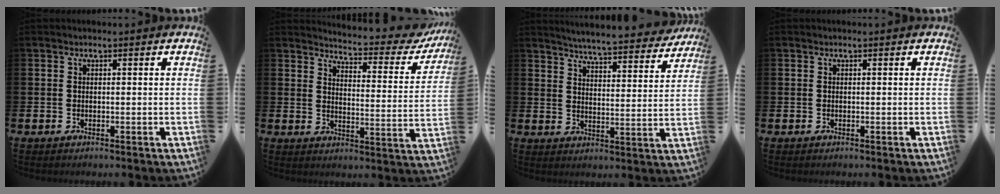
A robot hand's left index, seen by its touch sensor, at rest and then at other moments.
{"total": 4.2, "force": [3.9, 0.7, 1.1], "torque": [-0.033, -0.043, 0.057]}
{"total": 5.8, "force": [5.6, 0.2, 1.2], "torque": [-0.035, -0.046, 0.093]}
{"total": 0.0}